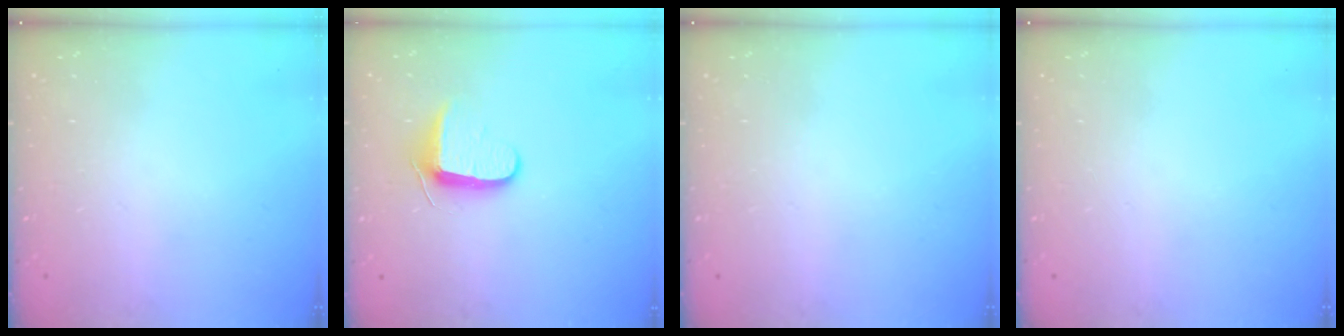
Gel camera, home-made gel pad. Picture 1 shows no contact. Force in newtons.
{"total": 9.1, "press": 9.0, "slide": 1.0}
{"total": 0.0}
{"total": 0.0}